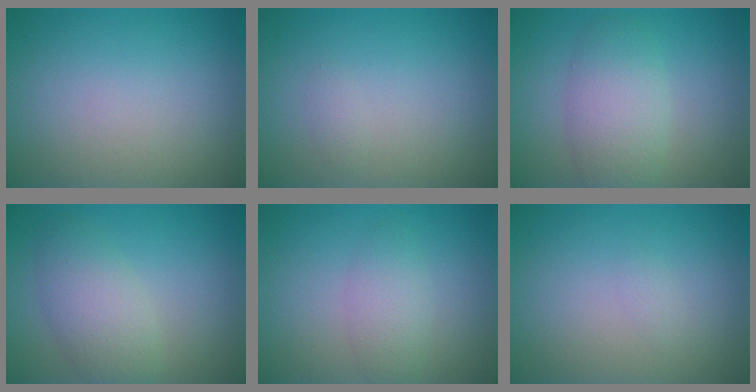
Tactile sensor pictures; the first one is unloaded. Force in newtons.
{"total": 0.6, "press": 0.6, "slide": 0.0}
{"total": 4.4, "press": 4.3, "slide": 0.2}
{"total": 3.8, "press": 3.8, "slide": 0.1}
{"total": 2.3, "press": 2.3, "slide": 0.1}
{"total": 0.6, "press": 0.6, "slide": 0.0}